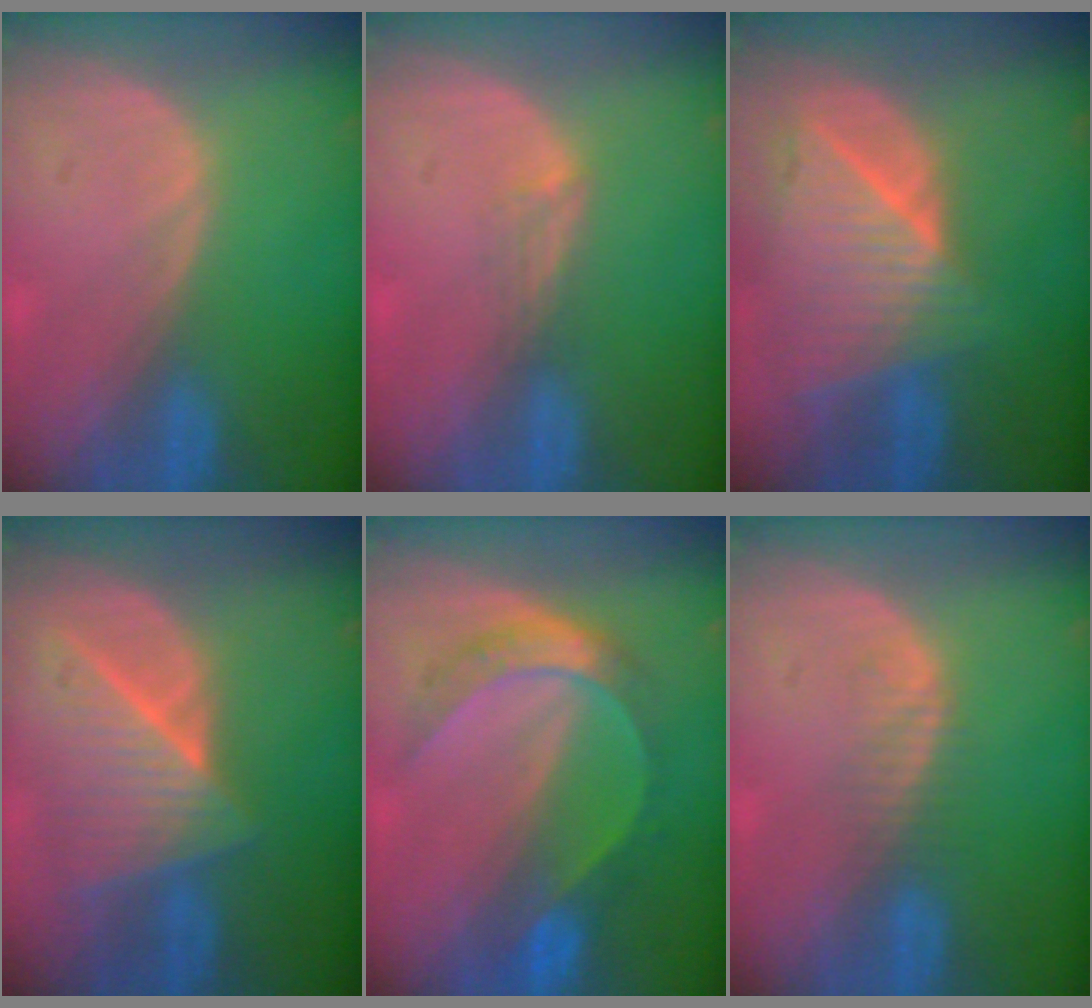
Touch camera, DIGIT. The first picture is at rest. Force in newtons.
{"total": 1.8, "press": 1.3, "slide": 1.2}
{"total": 9.2, "press": 8.3, "slide": 4.0}
{"total": 7.7, "press": 7.5, "slide": 2.0}
{"total": 6.7, "press": 6.6, "slide": 0.4}
{"total": 2.3, "press": 2.3, "slide": 0.3}